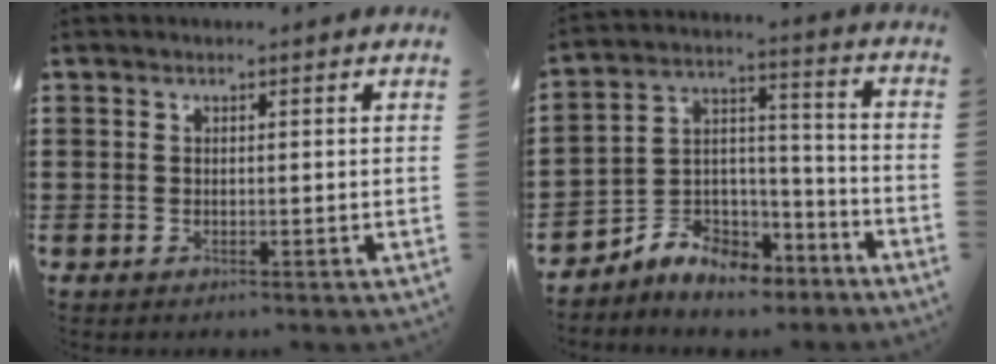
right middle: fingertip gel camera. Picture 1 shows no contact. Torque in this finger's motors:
{"motor_torque": [2.14, 0.00, 0.32, 0.10]}